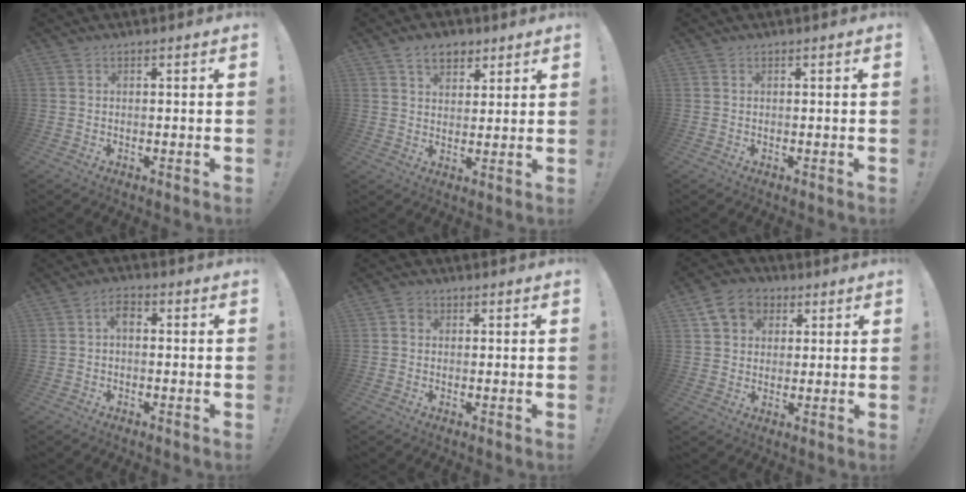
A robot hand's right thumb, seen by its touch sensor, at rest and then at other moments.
{"total": 7.2, "force": [4.3, 4.7, 3.3], "torque": [-0.042, -0.017, 0.078]}
{"total": 0.0}
{"total": 3.4, "force": [-0.3, 1.9, 2.9], "torque": [-0.061, 0.016, -0.005]}
{"total": 1.9, "force": [0.2, 1.7, 0.8], "torque": [-0.011, 0.002, 0.001]}
{"total": 9.5, "force": [4.0, 7.8, 3.5], "torque": [-0.056, -0.010, 0.083]}